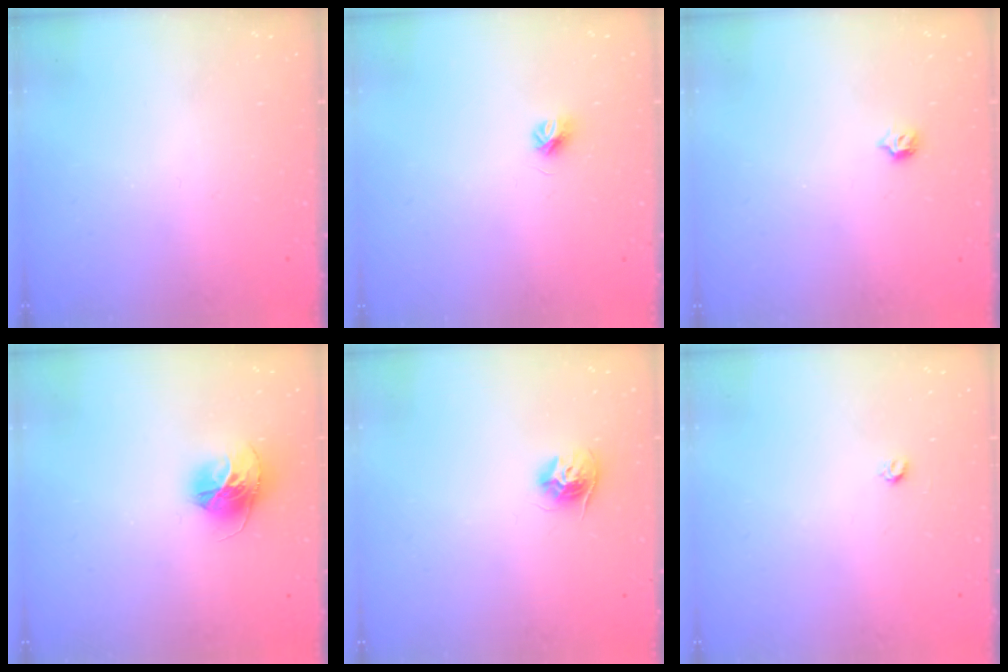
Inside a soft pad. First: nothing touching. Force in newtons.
{"total": 4.8, "press": 4.7, "slide": 0.4}
{"total": 5.1, "press": 5.0, "slide": 1.0}
{"total": 13.0, "press": 12.9, "slide": 1.4}
{"total": 9.9, "press": 9.8, "slide": 0.9}
{"total": 3.0, "press": 3.0, "slide": 0.2}